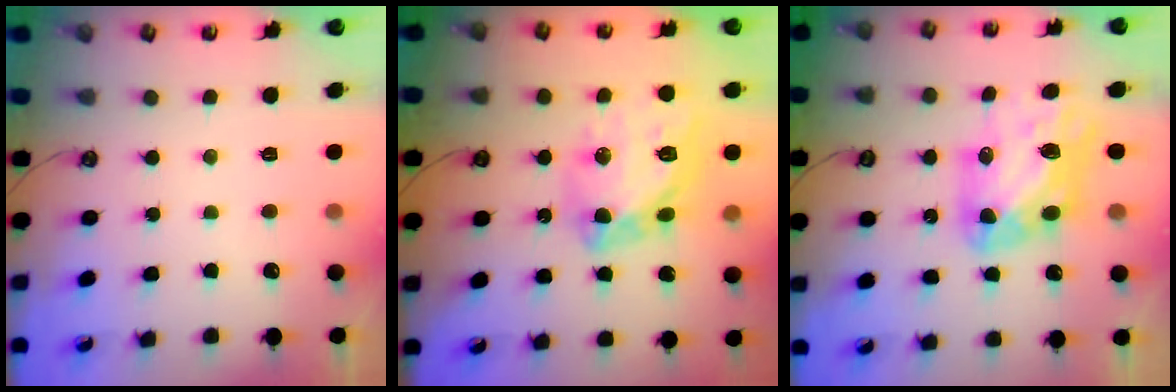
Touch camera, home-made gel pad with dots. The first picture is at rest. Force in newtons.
{"total": 16.8, "press": 16.8, "slide": 1.6}
{"total": 11.1, "press": 11.0, "slide": 1.5}